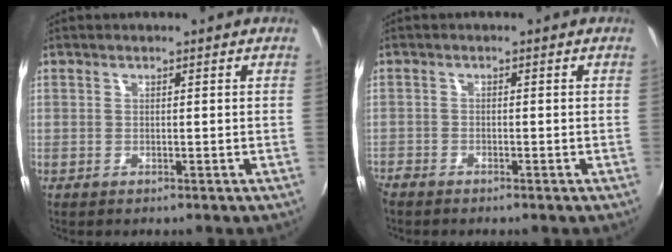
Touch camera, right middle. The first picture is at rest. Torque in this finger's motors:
{"motor_torque": [0.55, -0.67, 0.26, 0.15]}